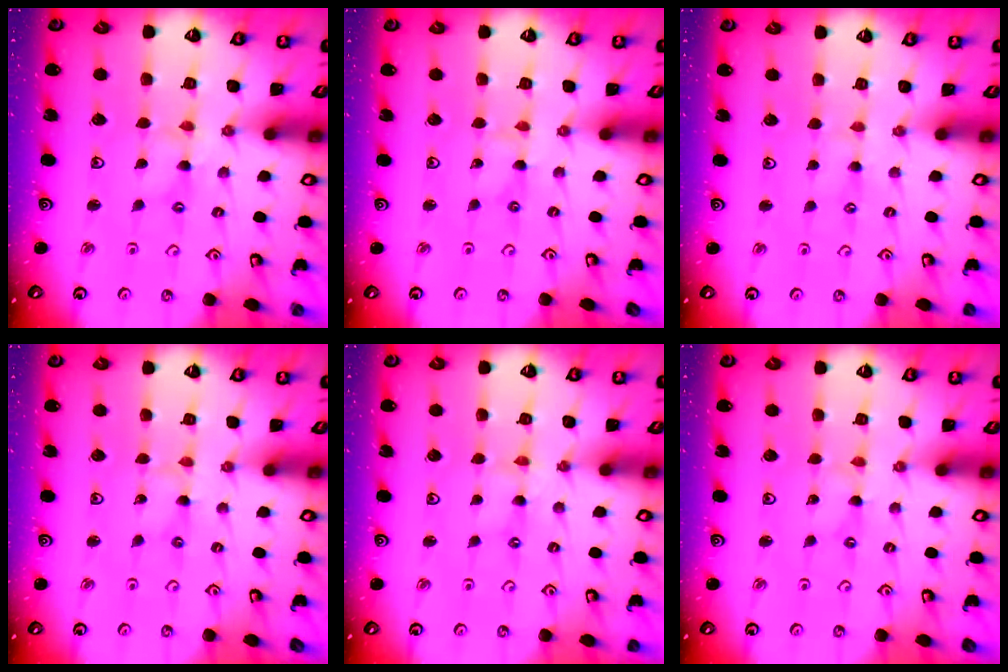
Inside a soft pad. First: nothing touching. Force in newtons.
{"total": 0.0}
{"total": 1.7, "press": 1.7, "slide": 0.3}
{"total": 0.0}
{"total": 0.0}
{"total": 0.0}